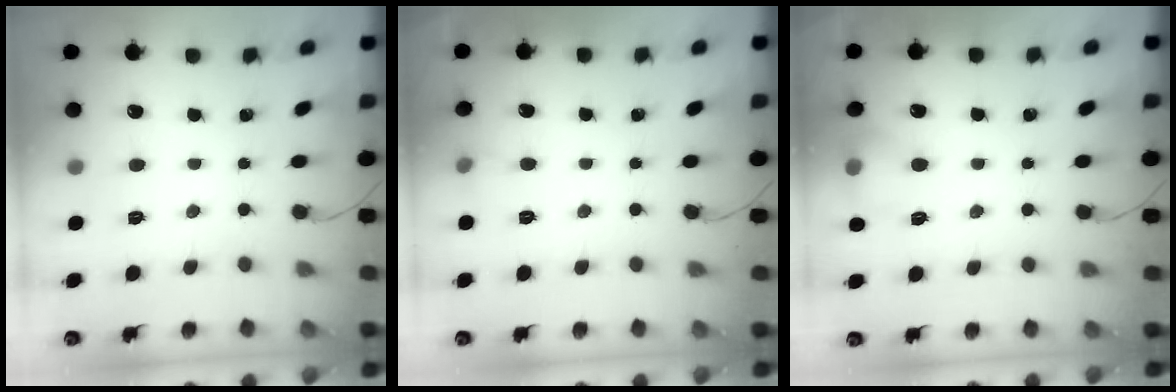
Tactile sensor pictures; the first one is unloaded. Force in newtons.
{"total": 3.7, "press": 3.5, "slide": 1.1}
{"total": 9.0, "press": 8.9, "slide": 1.2}